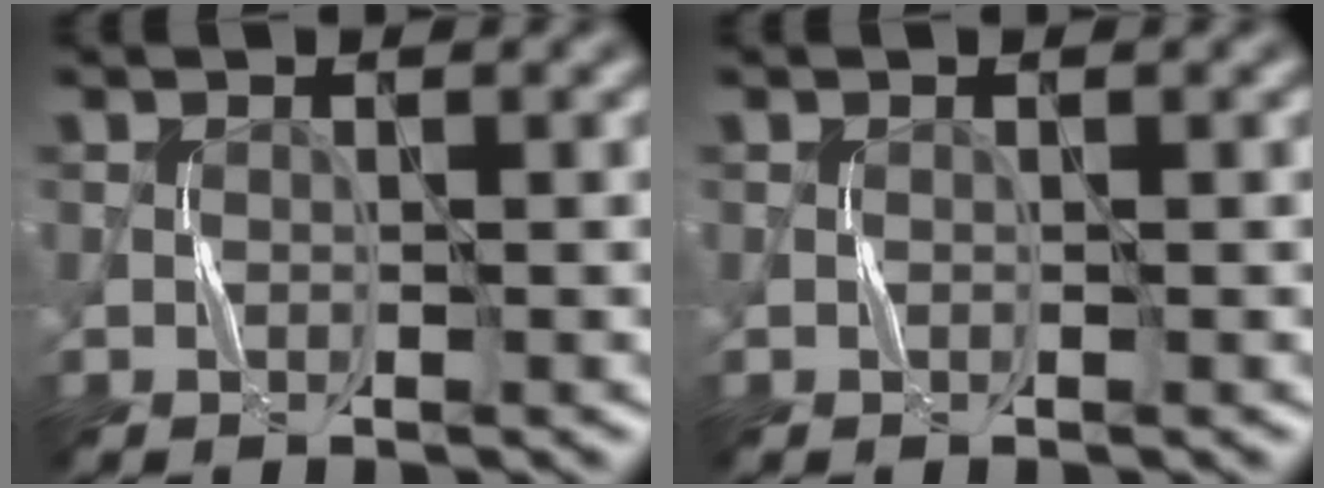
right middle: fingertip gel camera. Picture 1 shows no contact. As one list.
[{"total": 0.0}]